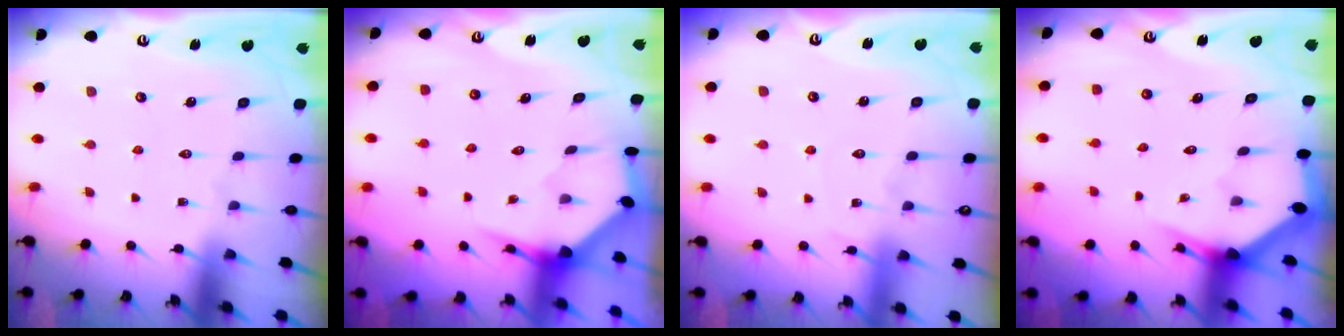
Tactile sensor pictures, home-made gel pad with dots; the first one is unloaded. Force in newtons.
{"total": 3.9, "press": 3.9, "slide": 0.4}
{"total": 4.3, "press": 4.3, "slide": 0.5}
{"total": 2.9, "press": 2.9, "slide": 0.0}